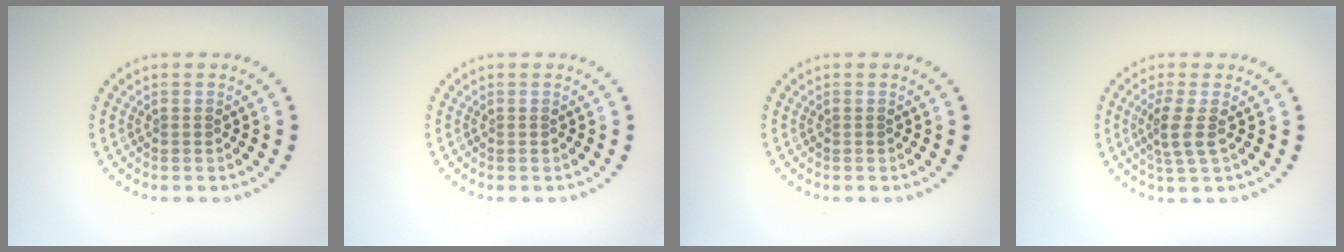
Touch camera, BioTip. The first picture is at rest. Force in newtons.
{"total": 0.0}
{"total": 0.0}
{"total": 2.5, "press": 1.9, "slide": 1.6}